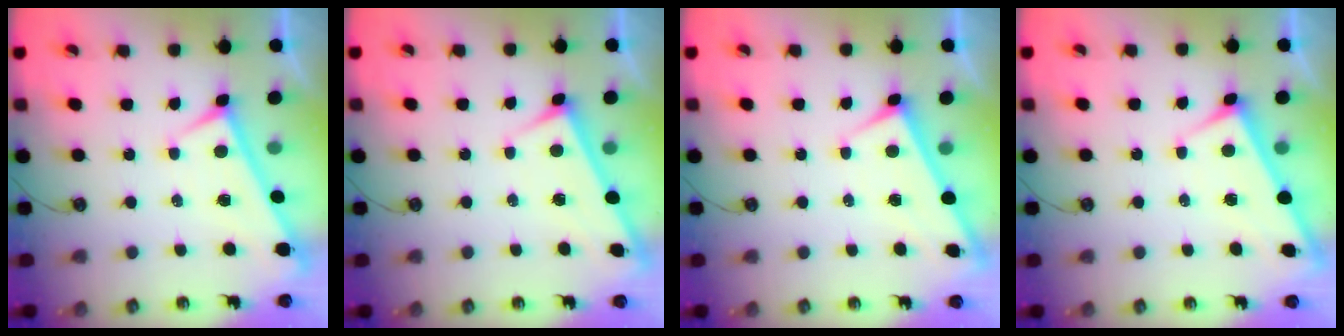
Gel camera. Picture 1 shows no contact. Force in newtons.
{"total": 3.3, "press": 3.3, "slide": 0.2}
{"total": 1.2, "press": 1.1, "slide": 0.4}
{"total": 3.0, "press": 3.0, "slide": 0.0}